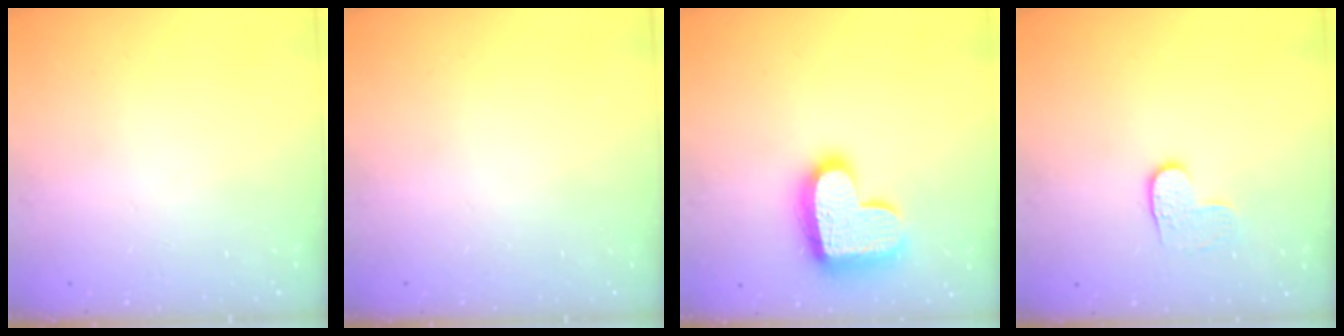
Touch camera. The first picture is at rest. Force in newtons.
{"total": 0.0}
{"total": 17.2, "press": 17.1, "slide": 1.3}
{"total": 4.0, "press": 3.9, "slide": 0.4}